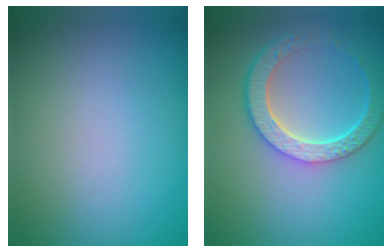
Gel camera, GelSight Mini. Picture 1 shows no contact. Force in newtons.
{"total": 5.9, "press": 4.5, "slide": 3.8}